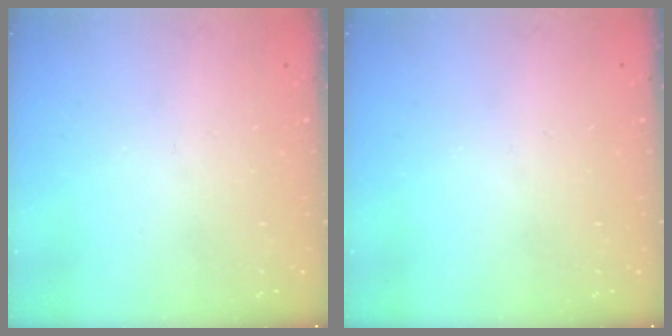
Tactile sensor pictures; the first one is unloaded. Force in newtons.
{"total": 0.0}